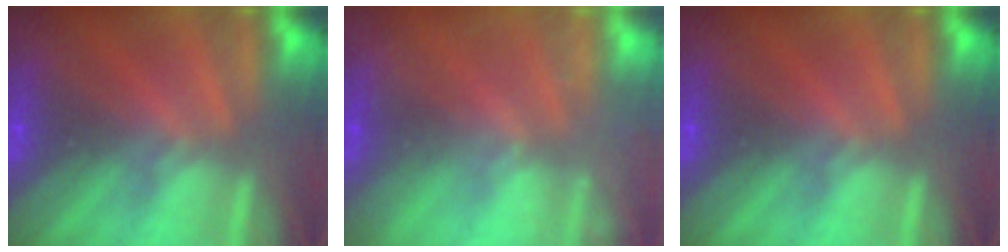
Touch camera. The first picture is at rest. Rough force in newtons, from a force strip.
{"total": 2.2}
{"total": 0.0}